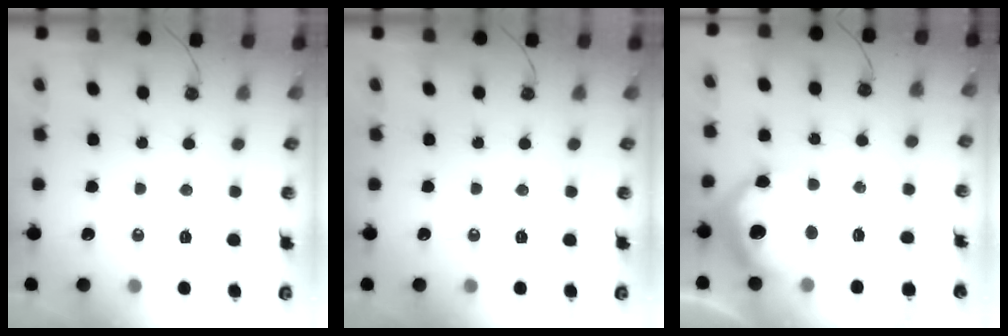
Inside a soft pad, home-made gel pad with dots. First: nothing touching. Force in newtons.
{"total": 0.0}
{"total": 13.1, "press": 13.1, "slide": 0.8}